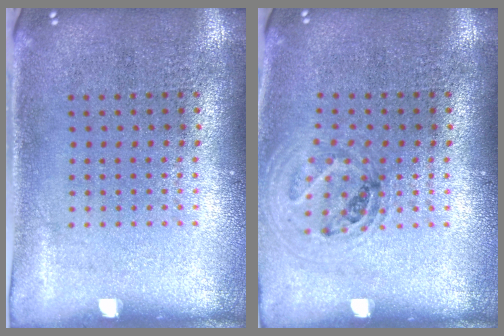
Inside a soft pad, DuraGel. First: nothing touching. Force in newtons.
{"total": 1.0, "press": 1.0, "slide": 0.2}